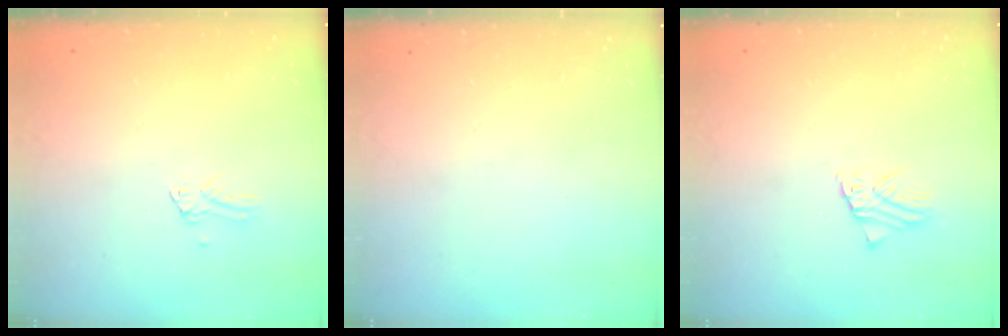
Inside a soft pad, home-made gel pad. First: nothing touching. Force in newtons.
{"total": 0.0}
{"total": 2.1, "press": 2.1, "slide": 0.2}